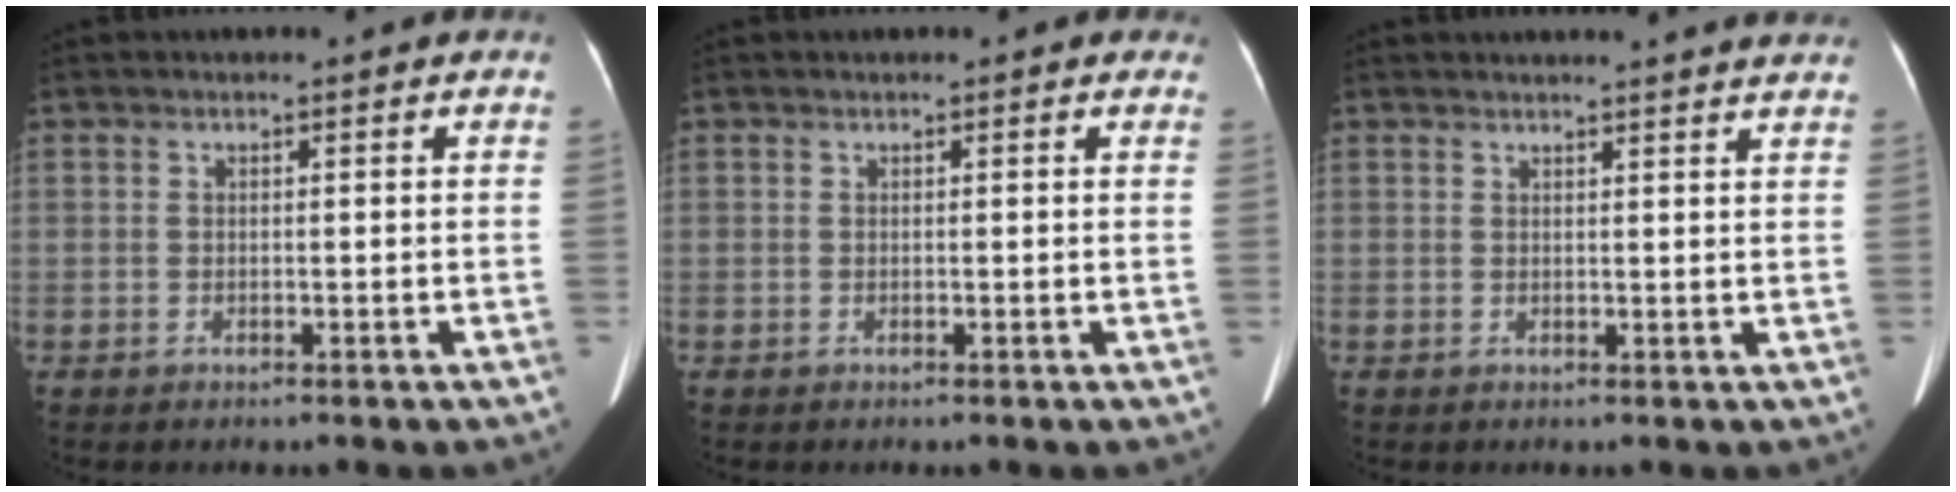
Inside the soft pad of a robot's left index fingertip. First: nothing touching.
{"total": 0.9, "force": [0.7, 0.6, 0.2], "torque": [0.003, 0.005, 0.003]}
{"total": 10.9, "force": [10.5, 0.3, 3.1], "torque": [-0.032, 0.002, 0.105]}